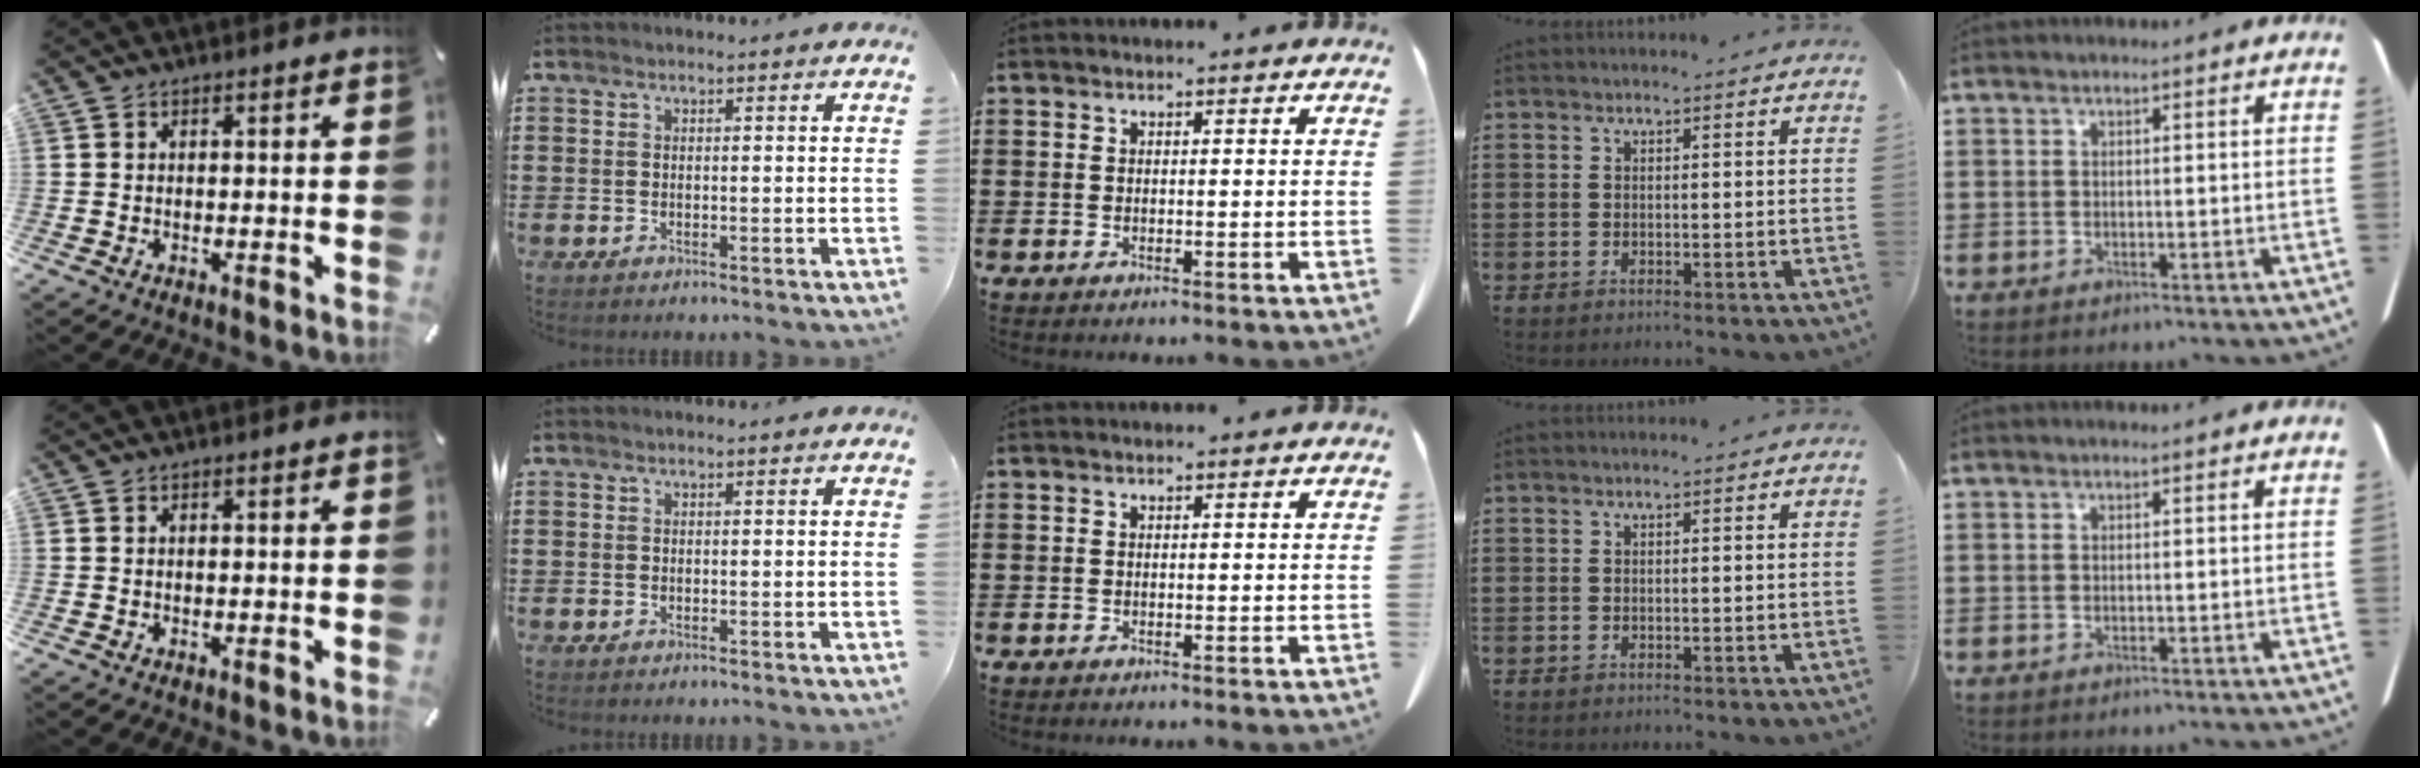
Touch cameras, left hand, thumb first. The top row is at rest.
{}